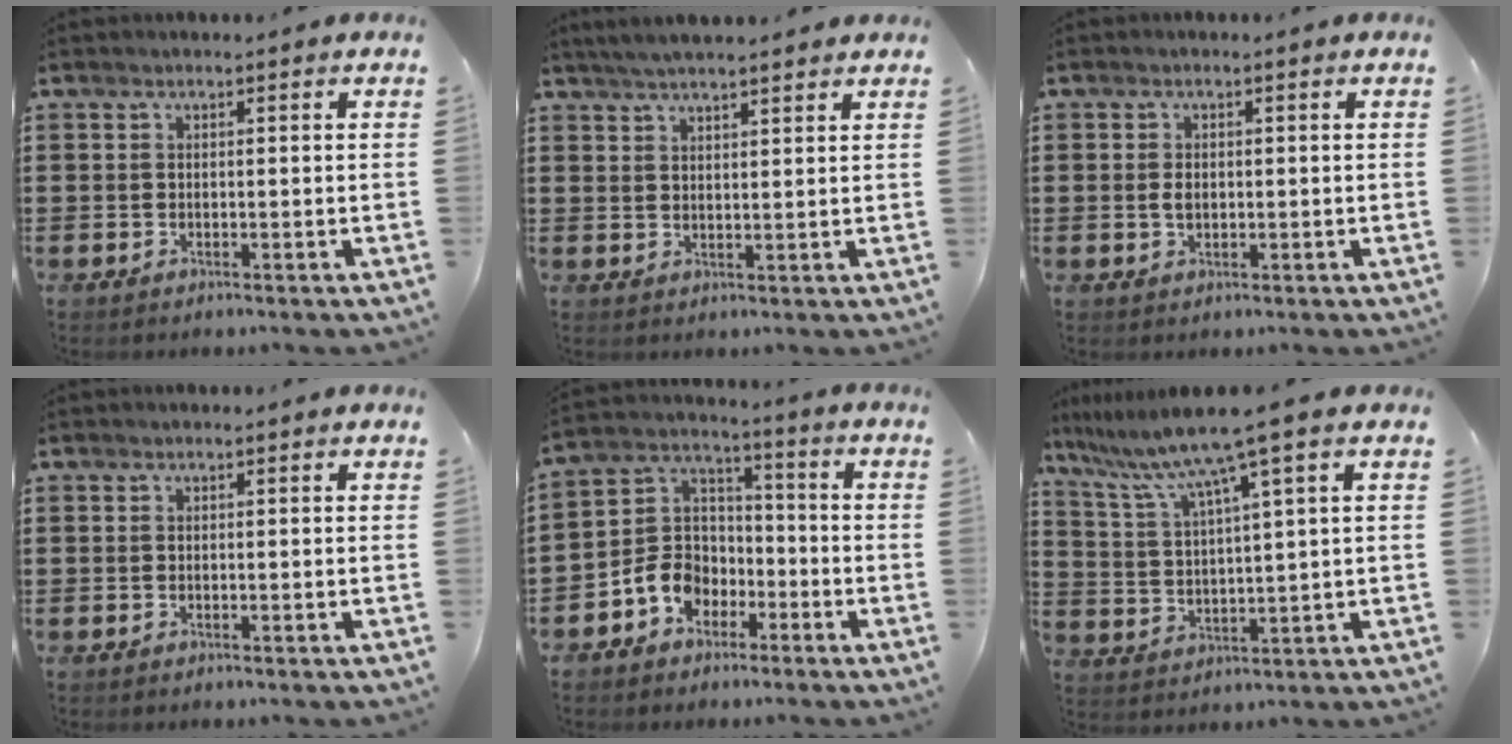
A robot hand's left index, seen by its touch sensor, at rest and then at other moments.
{"total": 3.5, "force": [3.2, 0.0, 1.3], "torque": [-0.033, -0.003, 0.060]}
{"total": 1.9, "force": [0.0, 1.1, 1.6], "torque": [-0.040, 0.003, -0.004]}
{"total": 0.0}
{"total": 7.8, "force": [-4.0, 6.2, 2.4], "torque": [-0.084, 0.019, -0.085]}
{"total": 8.8, "force": [6.1, -0.4, 6.3], "torque": [-0.152, -0.037, 0.095]}